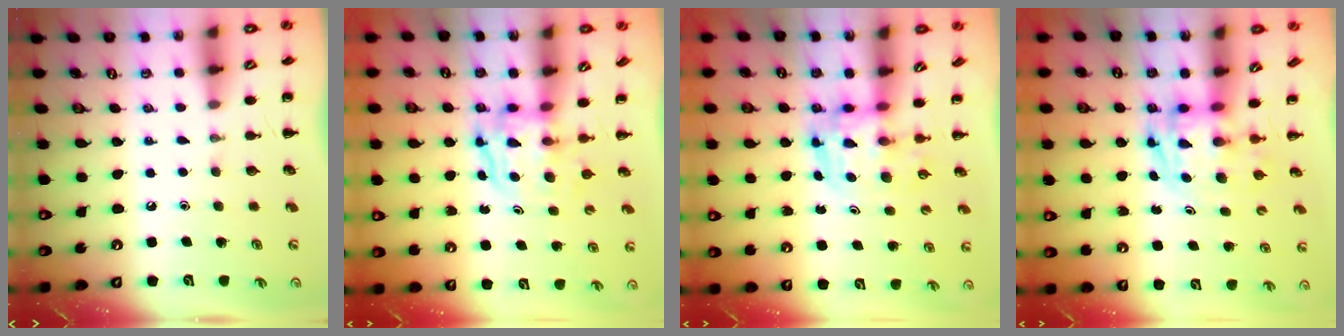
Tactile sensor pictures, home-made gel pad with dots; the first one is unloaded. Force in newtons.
{"total": 3.6, "press": 3.6, "slide": 0.3}
{"total": 3.4, "press": 3.4, "slide": 0.6}
{"total": 2.8, "press": 2.7, "slide": 0.5}